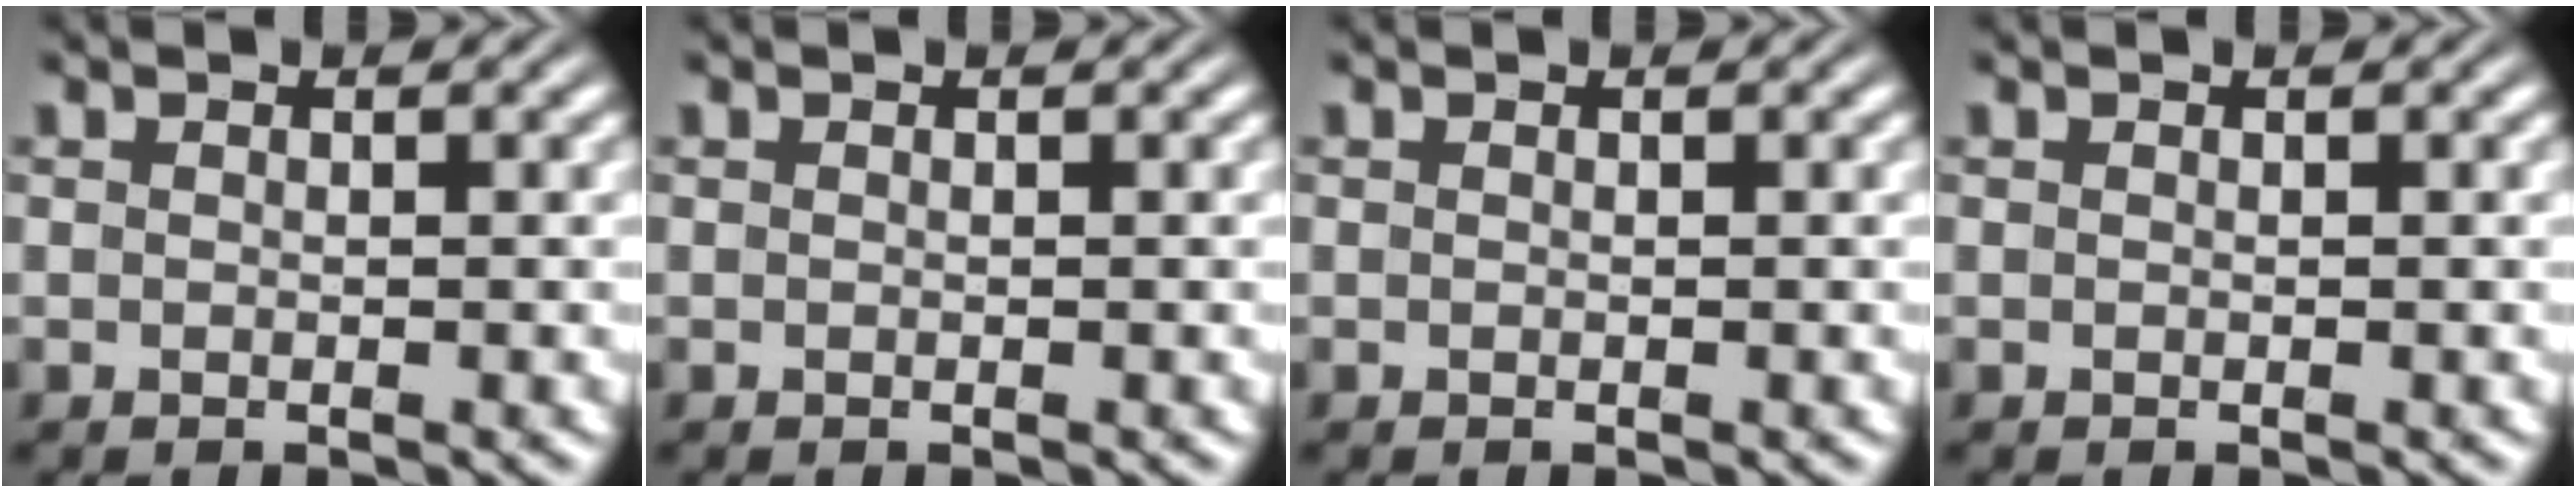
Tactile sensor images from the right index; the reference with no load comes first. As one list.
[{"total": 0.0}, {"total": 0.0}, {"total": 0.0}]